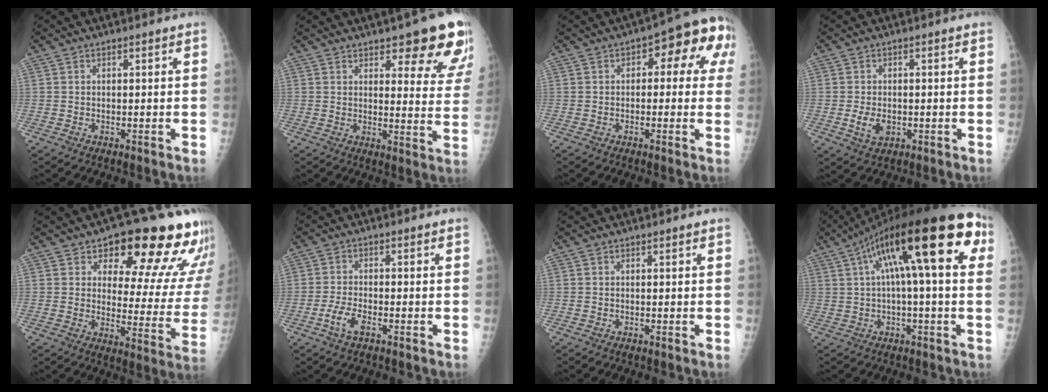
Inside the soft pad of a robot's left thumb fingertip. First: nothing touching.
{"total": 14.3, "force": [9.1, 4.5, 10.1], "torque": [-0.079, -0.050, 0.104]}
{"total": 9.4, "force": [1.4, 5.0, 7.9], "torque": [-0.053, 0.040, 0.003]}
{"total": 4.0, "force": [-1.1, 2.7, 2.8], "torque": [-0.047, -0.002, -0.014]}
{"total": 19.7, "force": [13.1, 7.9, 12.3], "torque": [-0.104, -0.077, 0.162]}
{"total": 3.9, "force": [-2.2, 1.5, 2.9], "torque": [-0.067, 0.012, -0.043]}
{"total": 0.0}
{"total": 22.7, "force": [6.1, 6.4, 20.9], "torque": [-0.324, 0.048, 0.087]}